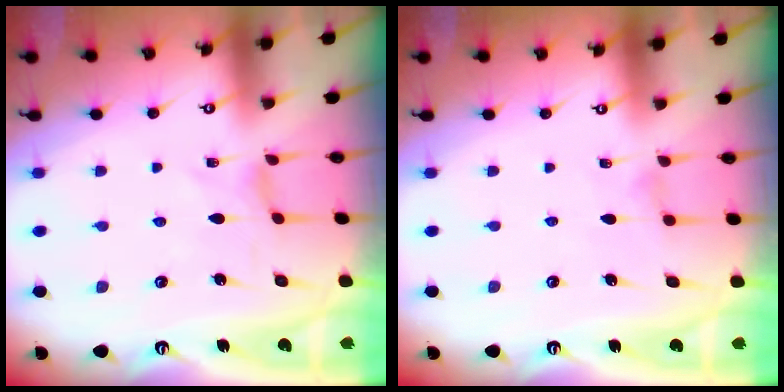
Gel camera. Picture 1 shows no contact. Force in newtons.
{"total": 0.6, "press": 0.5, "slide": 0.2}